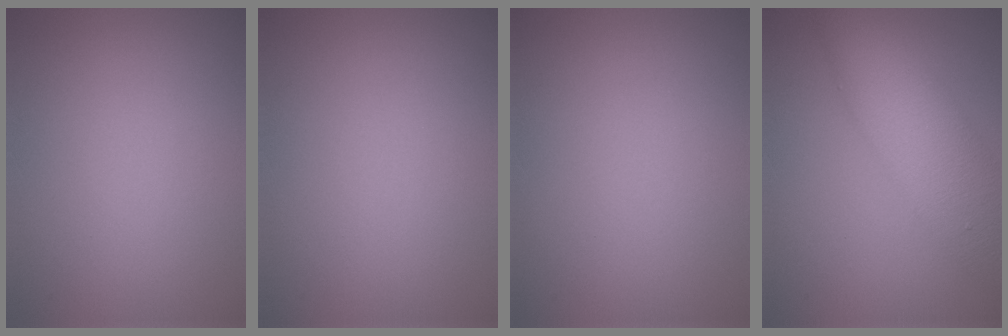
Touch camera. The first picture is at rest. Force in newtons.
{"total": 0.0}
{"total": 0.0}
{"total": 8.1, "press": 8.1, "slide": 0.3}